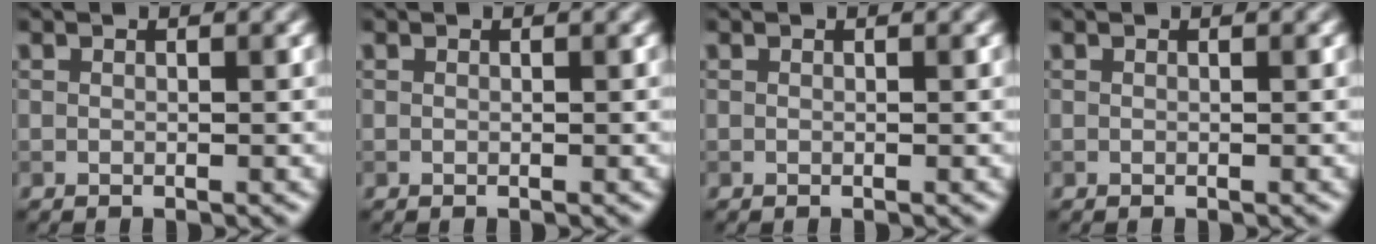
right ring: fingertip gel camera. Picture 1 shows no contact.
{"total": 0.0}
{"total": 0.0}
{"total": 0.0}